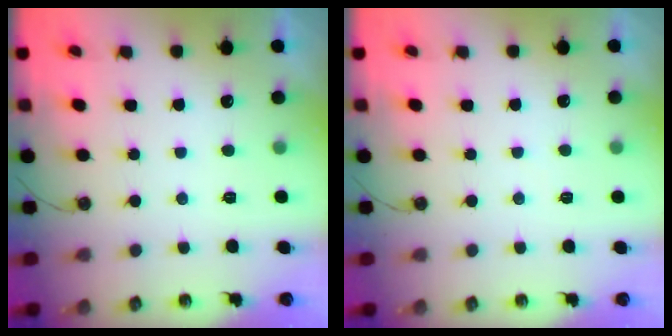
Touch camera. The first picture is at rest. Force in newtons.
{"total": 1.8, "press": 1.8, "slide": 0.4}